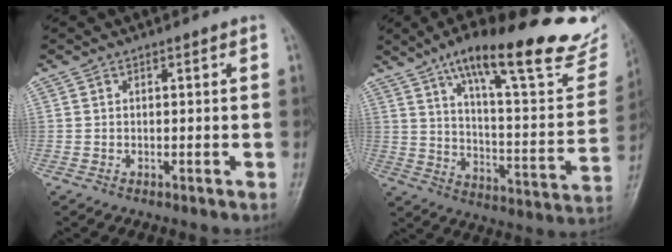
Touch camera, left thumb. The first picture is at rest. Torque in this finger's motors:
{"motor_torque": [0.17, 0.15, 1.44, -1.33, 0.11]}